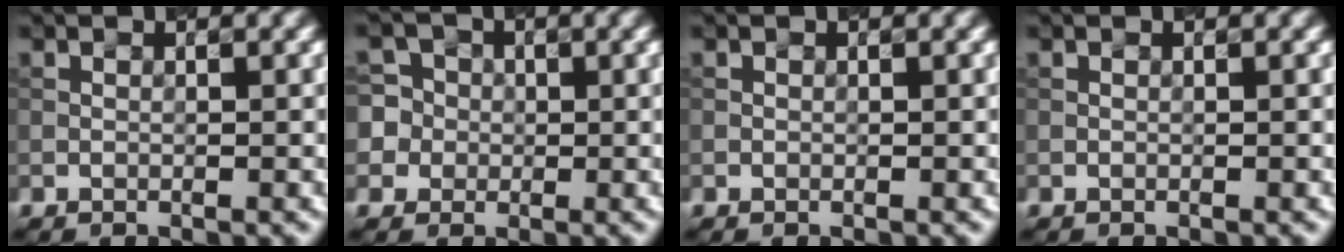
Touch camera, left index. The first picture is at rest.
{"total": 5.8, "force": [0.0, 5.6, 1.3], "torque": [-0.019, 0.033, -0.020]}
{"total": 0.0}
{"total": 0.0}